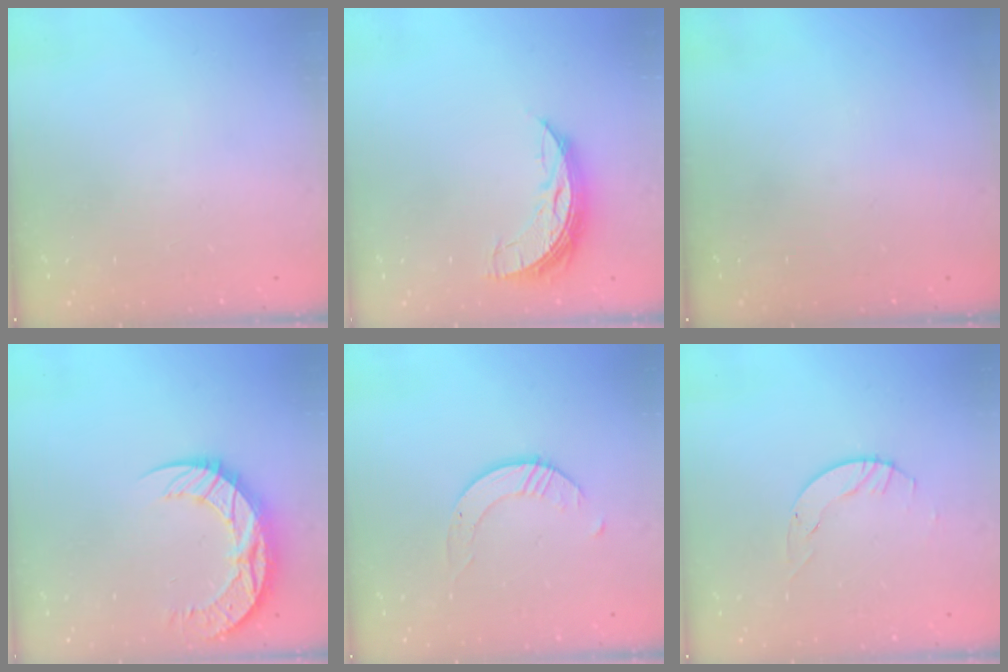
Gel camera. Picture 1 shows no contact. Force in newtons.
{"total": 7.7, "press": 7.6, "slide": 0.6}
{"total": 0.0}
{"total": 11.6, "press": 11.6, "slide": 0.9}
{"total": 1.7, "press": 1.7, "slide": 0.2}
{"total": 3.1, "press": 3.1, "slide": 0.4}